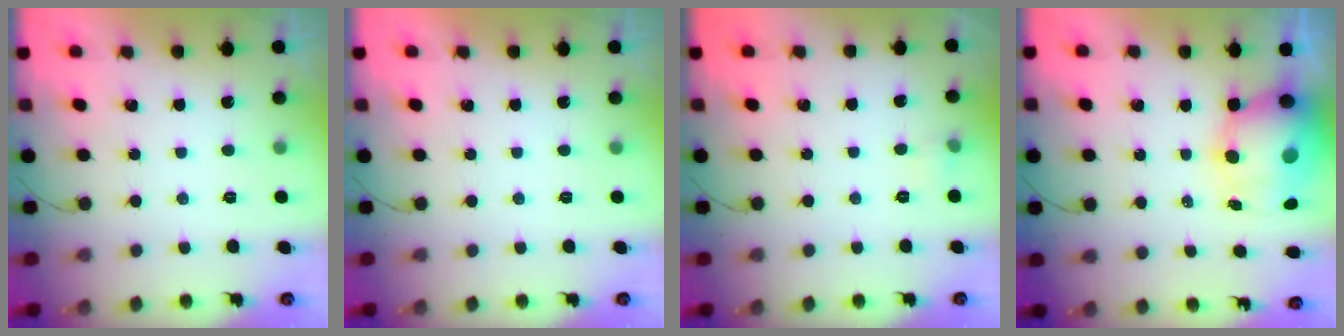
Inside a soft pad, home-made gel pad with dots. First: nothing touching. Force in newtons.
{"total": 0.0}
{"total": 3.5, "press": 3.2, "slide": 1.4}
{"total": 10.4, "press": 10.1, "slide": 2.5}